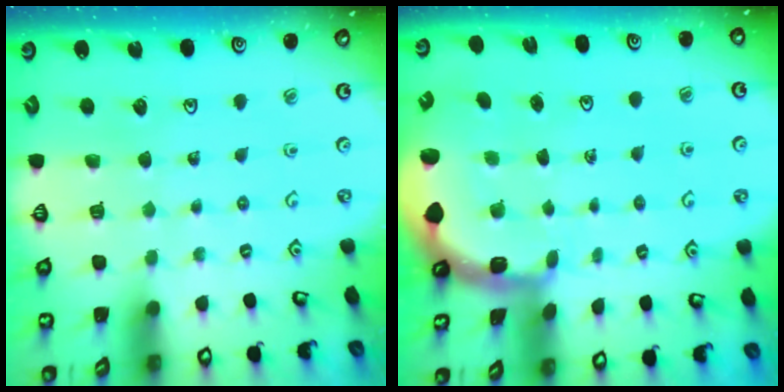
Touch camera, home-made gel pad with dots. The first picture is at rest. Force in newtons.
{"total": 2.3, "press": 2.2, "slide": 0.7}